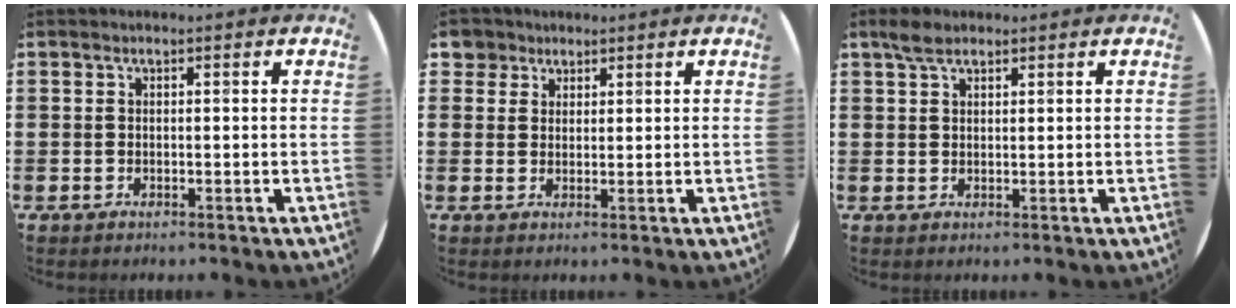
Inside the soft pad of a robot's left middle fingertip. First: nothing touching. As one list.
[{"total": 3.2, "force": [2.4, 2.2, 0.3], "torque": [-0.002, 0.004, 0.043]}, {"total": 2.5, "force": [1.9, 1.0, 1.3], "torque": [-0.022, 0.003, 0.033]}]